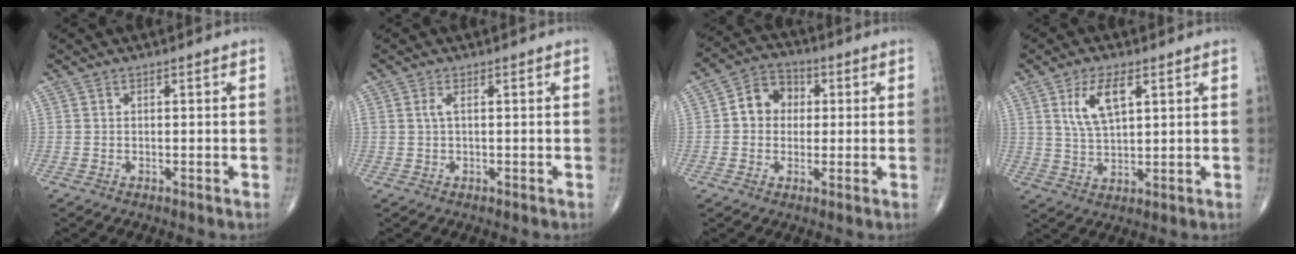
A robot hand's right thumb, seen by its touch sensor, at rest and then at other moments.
{"total": 1.3, "force": [0.3, 0.3, 1.2], "torque": [-0.037, 0.009, 0.010]}
{"total": 7.5, "force": [0.8, 6.3, 4.0], "torque": [-0.041, 0.017, 0.002]}
{"total": 7.8, "force": [3.2, 3.2, 6.3], "torque": [-0.116, -0.011, 0.068]}